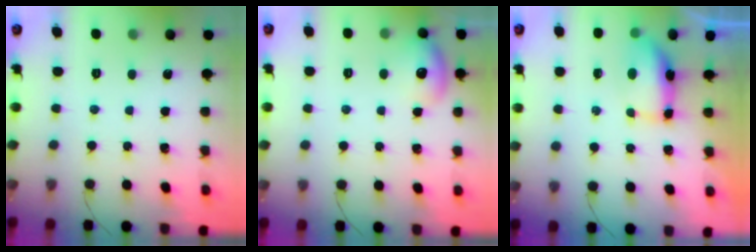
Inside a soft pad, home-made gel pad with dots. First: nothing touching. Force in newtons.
{"total": 9.4, "press": 9.3, "slide": 1.3}
{"total": 8.8, "press": 7.8, "slide": 3.9}